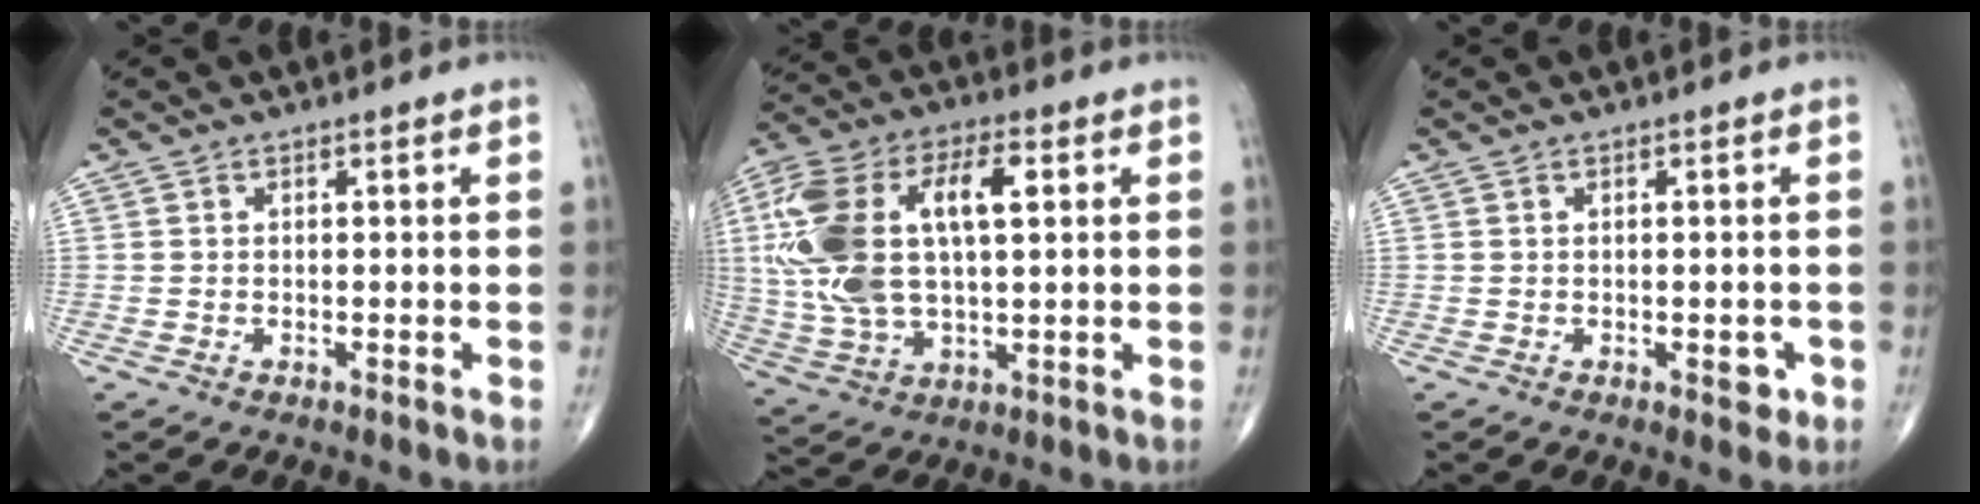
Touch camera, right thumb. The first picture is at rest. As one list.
[{"total": 21.3, "force": [3.8, 10.5, 18.1], "torque": [-0.383, 0.016, 0.065]}, {"total": 2.5, "force": [-0.8, 1.3, 2.1], "torque": [-0.017, -0.001, -0.006]}]